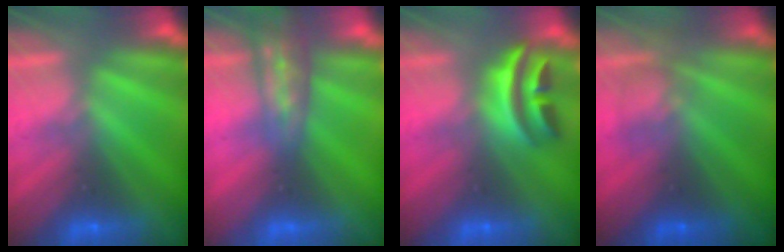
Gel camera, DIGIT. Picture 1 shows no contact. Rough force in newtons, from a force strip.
{"total": 2.7}
{"total": 2.9}
{"total": 2.7}